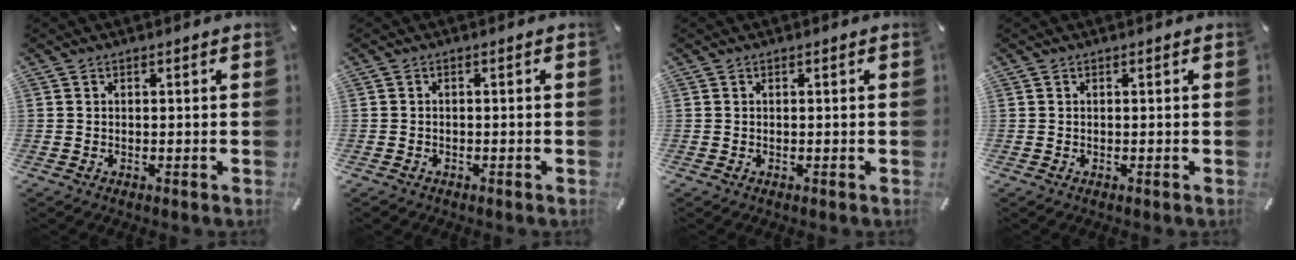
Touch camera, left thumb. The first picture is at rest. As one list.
[{"total": 1.1, "force": [-0.7, 0.7, 0.3], "torque": [-0.006, 0.002, -0.016]}, {"total": 0.0}, {"total": 0.0}]